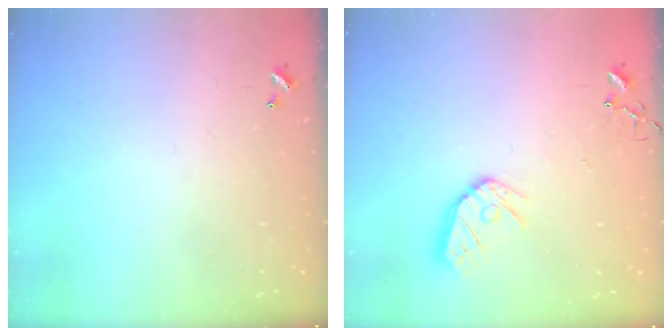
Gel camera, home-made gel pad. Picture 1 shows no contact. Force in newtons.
{"total": 10.8, "press": 10.8, "slide": 0.9}